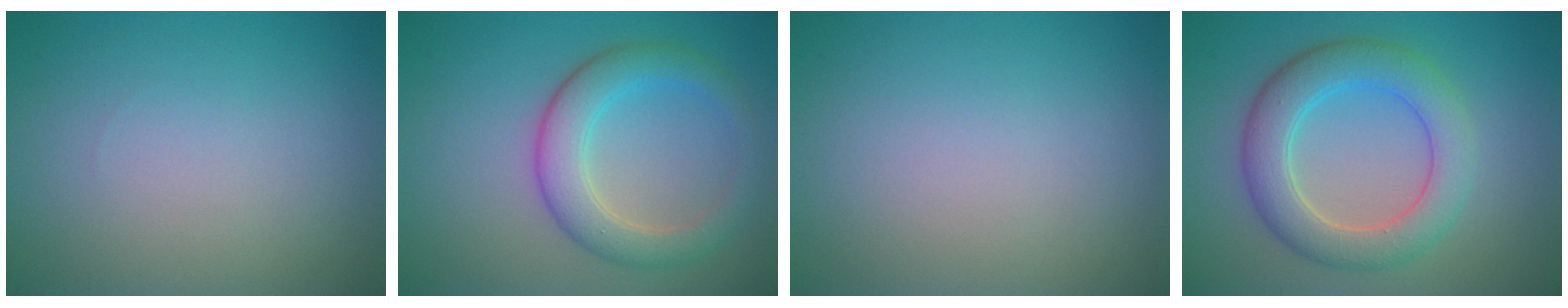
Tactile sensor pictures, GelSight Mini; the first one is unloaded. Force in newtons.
{"total": 4.7, "press": 4.7, "slide": 0.1}
{"total": 0.0}
{"total": 5.8, "press": 5.8, "slide": 0.1}